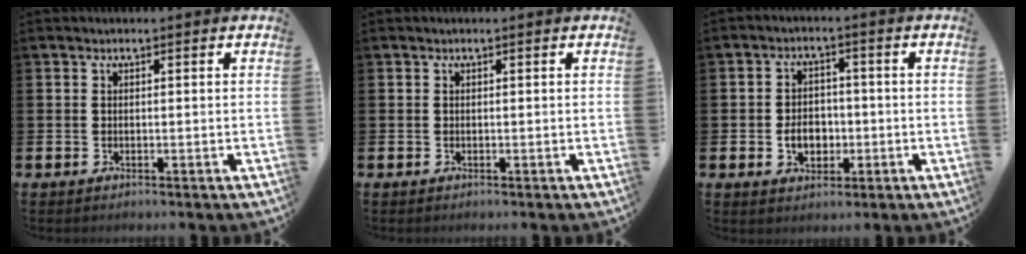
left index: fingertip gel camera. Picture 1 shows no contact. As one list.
[{"total": 0.0}, {"total": 4.3, "force": [-0.9, 3.3, 2.6], "torque": [-0.034, -0.001, -0.024]}]